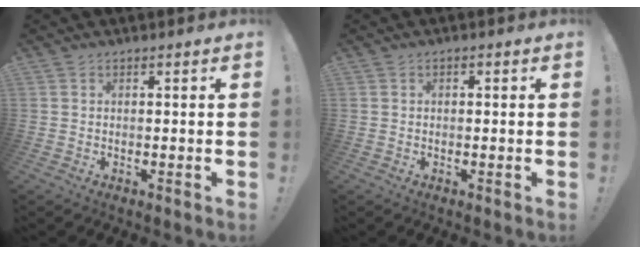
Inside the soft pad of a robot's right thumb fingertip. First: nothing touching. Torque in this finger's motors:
{"motor_torque": [-0.17, 0.06, -0.02, 0.04, 0.11]}